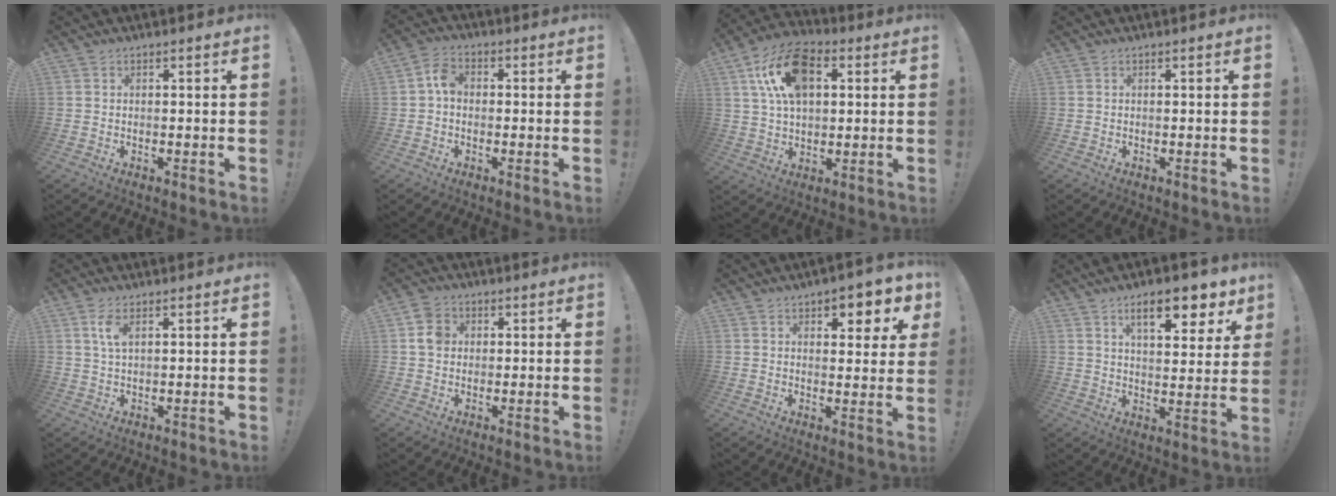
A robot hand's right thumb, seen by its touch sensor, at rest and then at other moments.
{"total": 5.3, "force": [-0.3, 3.6, 3.9], "torque": [-0.077, 0.017, -0.004]}
{"total": 16.8, "force": [5.8, 10.3, 11.8], "torque": [-0.204, -0.001, 0.106]}
{"total": 0.0}
{"total": 4.2, "force": [1.7, 1.6, 3.5], "torque": [-0.066, 0.001, 0.027]}
{"total": 6.1, "force": [1.0, 5.1, 3.2], "torque": [-0.047, 0.011, 0.021]}
{"total": 5.9, "force": [3.7, 2.8, 3.6], "torque": [-0.030, -0.027, 0.059]}
{"total": 12.6, "force": [7.4, 4.3, 9.3], "torque": [-0.132, -0.035, 0.121]}